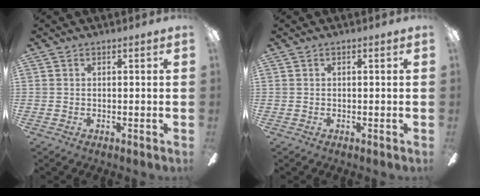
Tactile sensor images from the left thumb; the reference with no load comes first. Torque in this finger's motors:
{"motor_torque": [-0.01, 0.00, -0.01, 0.01, 0.00]}